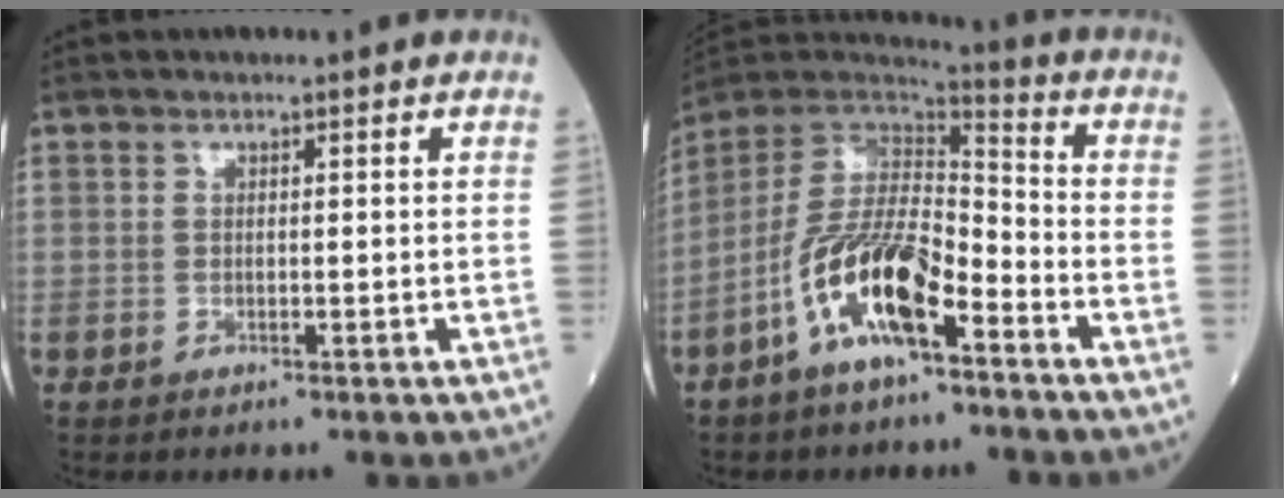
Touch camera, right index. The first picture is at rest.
{"total": 13.3, "force": [-7.0, 3.6, 10.8], "torque": [-0.221, -0.003, -0.132]}